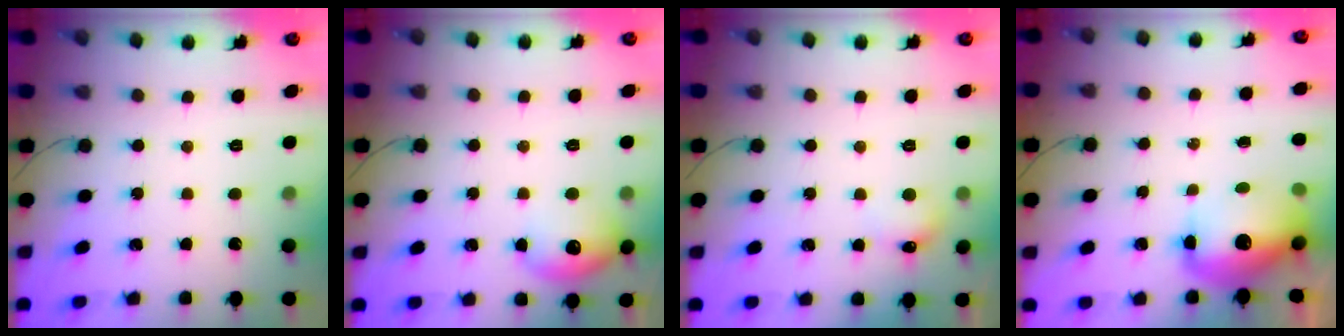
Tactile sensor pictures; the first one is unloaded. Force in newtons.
{"total": 10.3, "press": 10.1, "slide": 1.7}
{"total": 6.3, "press": 6.1, "slide": 1.5}
{"total": 12.8, "press": 12.4, "slide": 2.9}